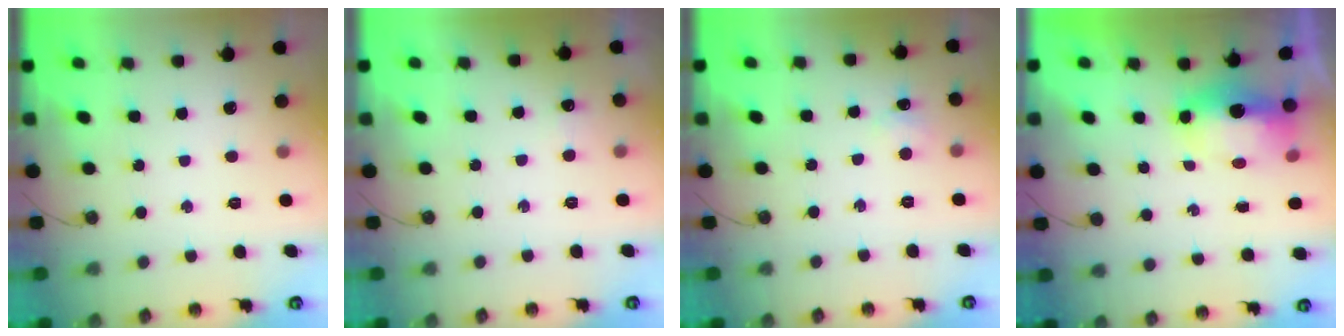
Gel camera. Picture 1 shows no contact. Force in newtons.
{"total": 4.5, "press": 3.8, "slide": 2.4}
{"total": 5.0, "press": 5.0, "slide": 0.7}
{"total": 15.3, "press": 9.2, "slide": 12.2}